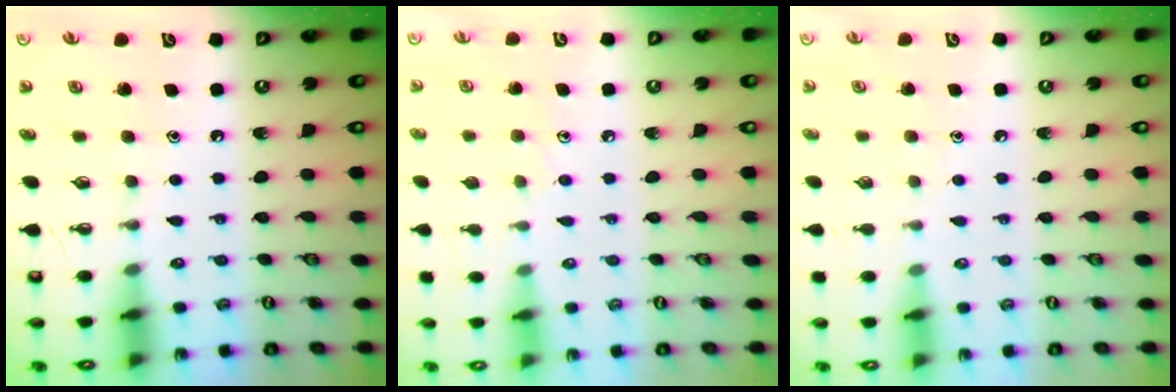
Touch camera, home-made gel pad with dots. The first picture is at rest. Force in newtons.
{"total": 6.0, "press": 6.0, "slide": 0.5}
{"total": 3.1, "press": 3.1, "slide": 0.4}